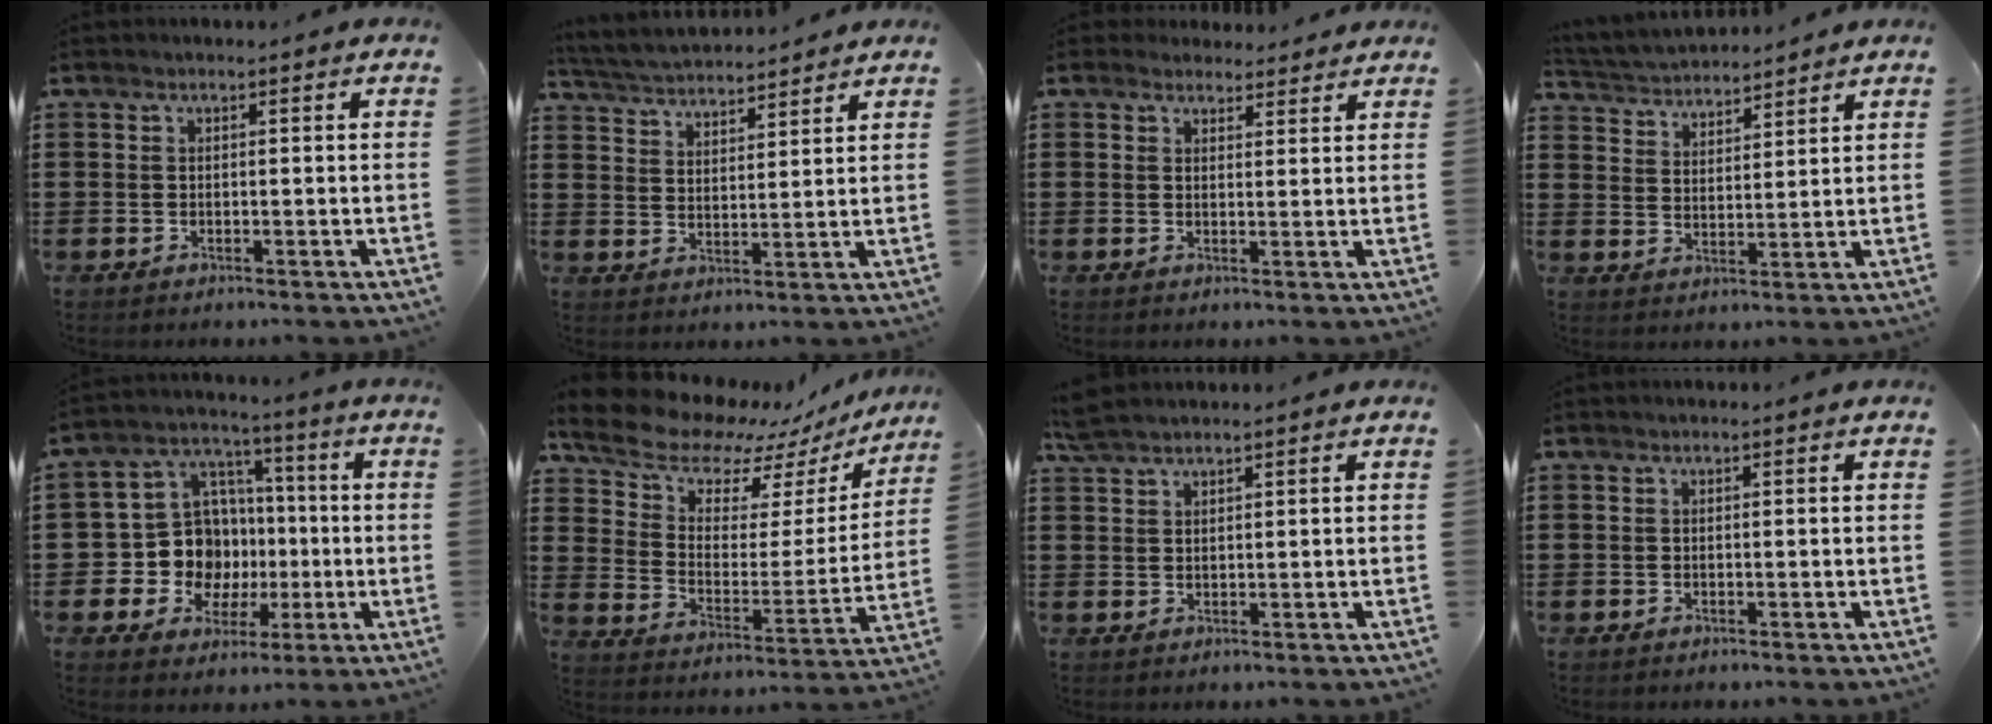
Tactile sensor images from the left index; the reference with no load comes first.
{"total": 4.1, "force": [4.1, 0.2, 0.2], "torque": [-0.023, -0.022, 0.072]}
{"total": 2.9, "force": [2.6, 1.2, 0.2], "torque": [-0.004, -0.003, 0.049]}
{"total": 3.5, "force": [3.5, 0.5, -0.2], "torque": [-0.015, -0.017, 0.060]}
{"total": 11.0, "force": [-1.2, 10.4, 3.3], "torque": [-0.105, 0.006, -0.013]}
{"total": 10.9, "force": [9.8, 3.7, 2.9], "torque": [-0.098, -0.071, 0.170]}
{"total": 2.9, "force": [2.6, 0.6, 1.2], "torque": [-0.031, 0.001, 0.050]}
{"total": 0.0}